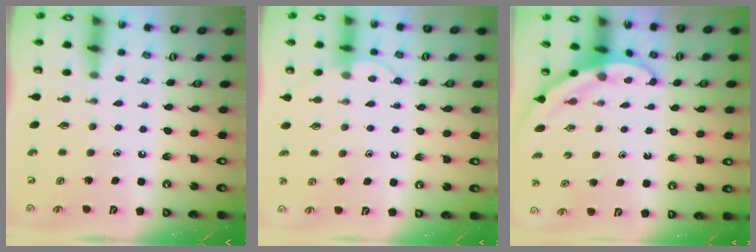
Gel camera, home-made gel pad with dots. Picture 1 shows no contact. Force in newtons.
{"total": 5.4, "press": 5.3, "slide": 0.5}
{"total": 3.3, "press": 3.3, "slide": 0.2}